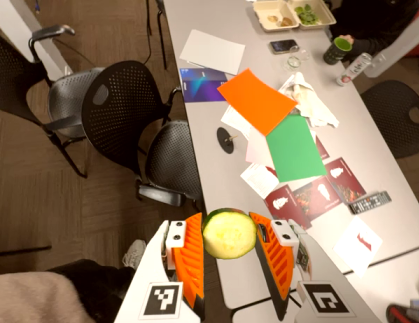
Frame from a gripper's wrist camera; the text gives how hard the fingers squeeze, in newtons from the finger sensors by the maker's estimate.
{"total": 12.1, "left": 12.7, "right": 11.4}